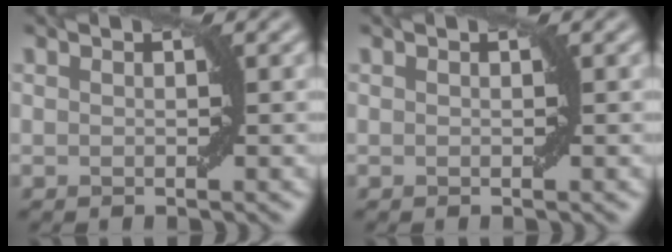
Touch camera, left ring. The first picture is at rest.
{"total": 0.0}